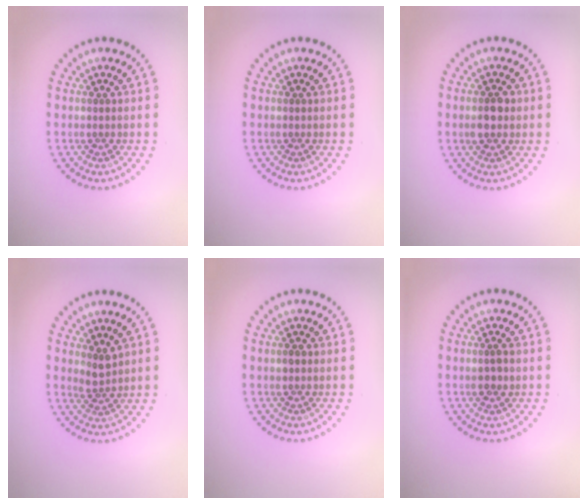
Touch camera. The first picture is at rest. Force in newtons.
{"total": 0.0}
{"total": 2.6, "press": 2.6, "slide": 0.1}
{"total": 1.9, "press": 1.4, "slide": 1.2}
{"total": 0.9, "press": 0.8, "slide": 0.1}
{"total": 1.5, "press": 1.4, "slide": 0.3}